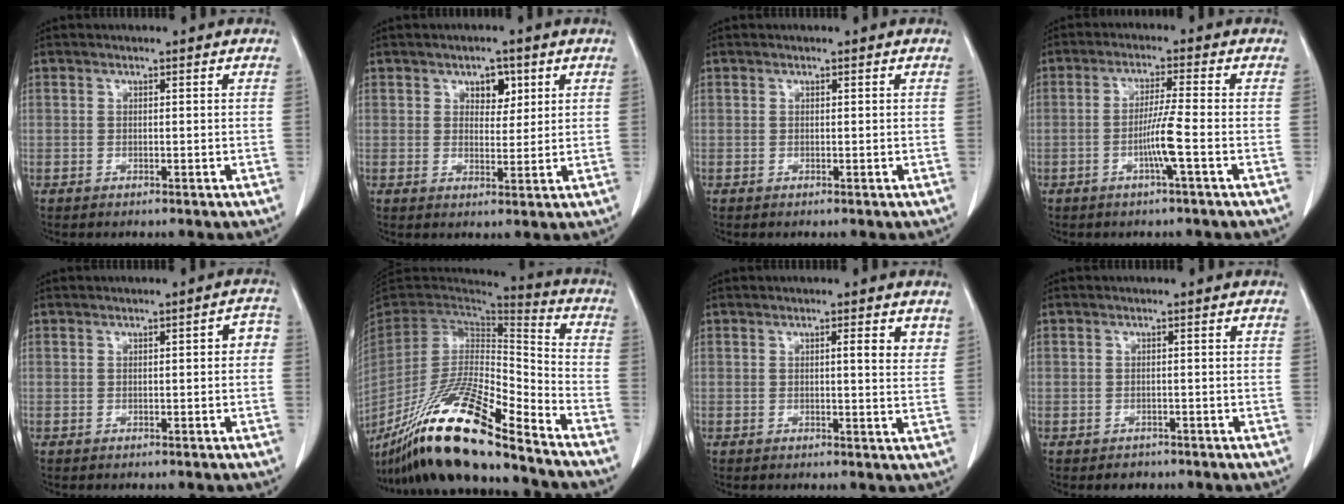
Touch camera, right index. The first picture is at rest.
{"total": 3.7, "force": [1.8, 2.3, 2.3], "torque": [-0.028, 0.003, 0.028]}
{"total": 0.0}
{"total": 5.0, "force": [-1.7, -0.9, 4.6], "torque": [-0.089, -0.002, -0.033]}
{"total": 2.3, "force": [-0.1, 0.9, 2.2], "torque": [-0.018, 0.013, -0.004]}
{"total": 23.5, "force": [-17.6, 2.2, 15.4], "torque": [-0.299, -0.038, -0.326]}
{"total": 3.0, "force": [1.5, 0.4, 2.6], "torque": [-0.031, -0.005, 0.015]}
{"total": 1.8, "force": [-1.1, 1.4, 0.0], "torque": [-0.004, 0.004, -0.017]}